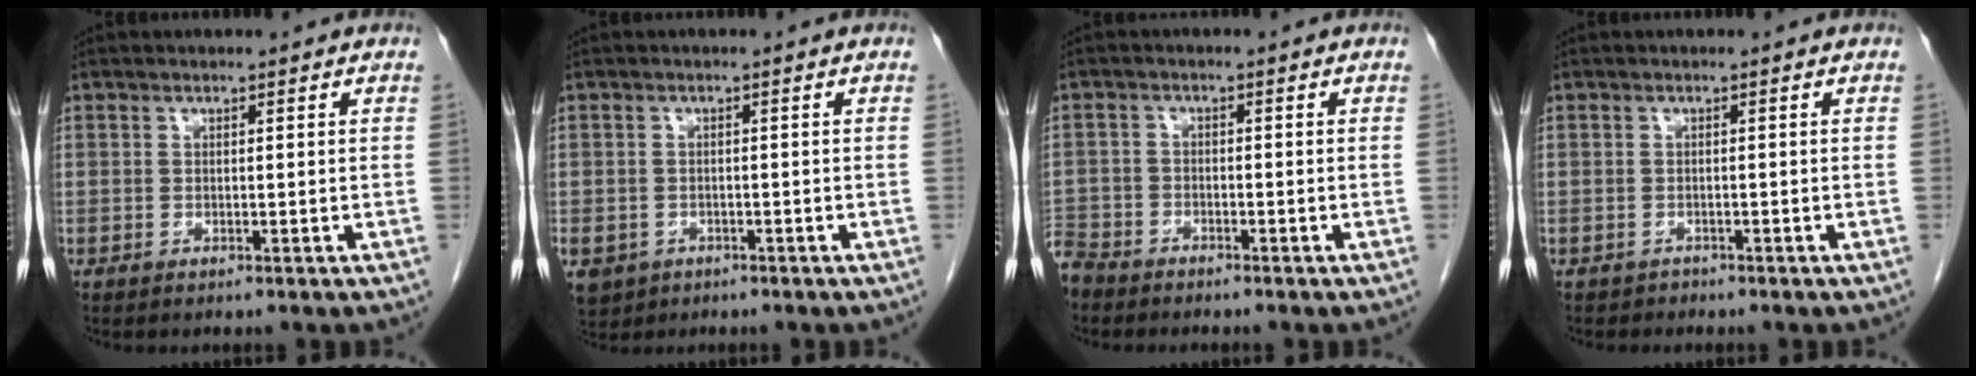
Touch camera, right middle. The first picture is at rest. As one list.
[{"total": 7.4, "force": [-3.3, 6.1, 2.6], "torque": [-0.072, -0.004, -0.044]}, {"total": 4.6, "force": [-4.2, 1.7, 0.4], "torque": [-0.010, -0.008, -0.088]}, {"total": 0.7, "force": [-0.6, 0.4, -0.2], "torque": [-0.006, 0.001, -0.013]}]